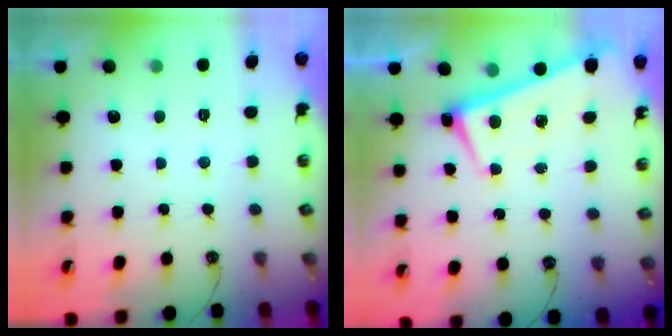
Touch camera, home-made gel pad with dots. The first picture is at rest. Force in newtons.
{"total": 1.3, "press": 1.2, "slide": 0.3}